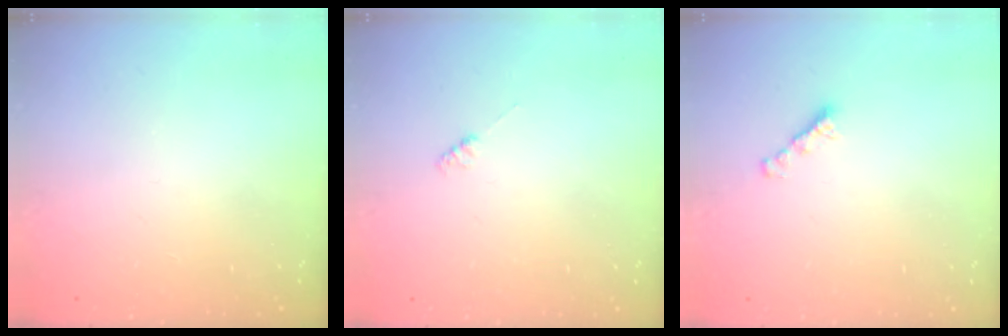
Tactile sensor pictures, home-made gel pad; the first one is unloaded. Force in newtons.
{"total": 2.3, "press": 2.3, "slide": 0.3}
{"total": 2.7, "press": 2.6, "slide": 0.7}